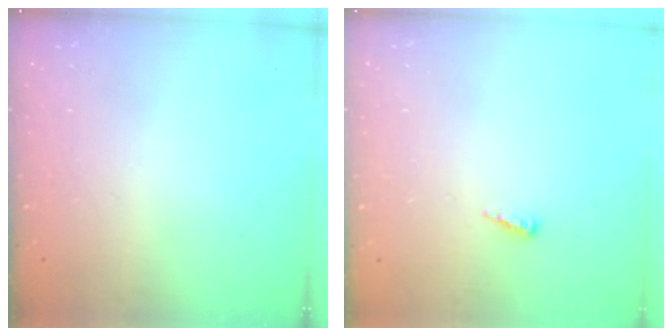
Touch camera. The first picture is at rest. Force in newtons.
{"total": 2.5, "press": 2.5, "slide": 0.2}